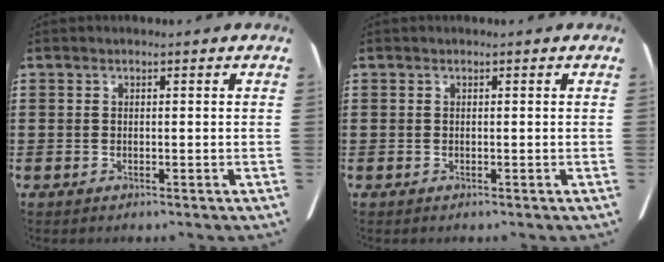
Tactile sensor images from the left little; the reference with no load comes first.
{"total": 0.0}